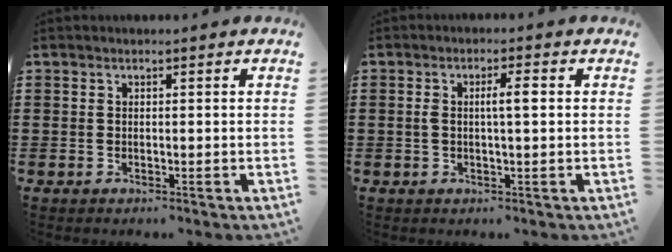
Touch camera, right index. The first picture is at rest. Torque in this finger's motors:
{"motor_torque": [0.18, -0.12, 0.21, 0.04]}